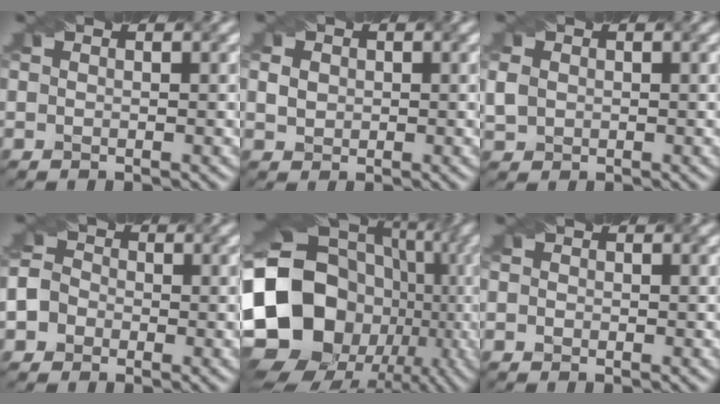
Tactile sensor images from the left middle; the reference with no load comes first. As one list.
[{"total": 1.6, "force": [0.2, 1.3, 0.8], "torque": [-0.016, 0.001, 0.005]}, {"total": 1.9, "force": [0.0, 1.6, 1.0], "torque": [-0.029, 0.005, 0.001]}, {"total": 4.1, "force": [-1.3, 3.5, 1.7], "torque": [-0.021, 0.016, -0.037]}, {"total": 20.2, "force": [-3.6, 16.5, 11.1], "torque": [-0.203, -0.005, -0.073]}, {"total": 1.2, "force": [0.0, 1.1, 0.6], "torque": [-0.003, 0.009, -0.015]}]